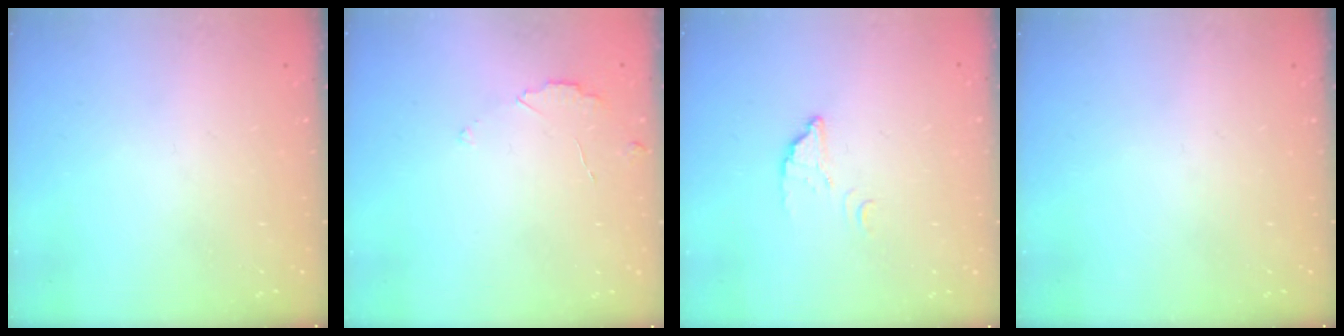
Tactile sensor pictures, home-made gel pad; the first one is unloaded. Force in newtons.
{"total": 2.7, "press": 2.6, "slide": 0.3}
{"total": 3.1, "press": 3.1, "slide": 0.2}
{"total": 0.0}